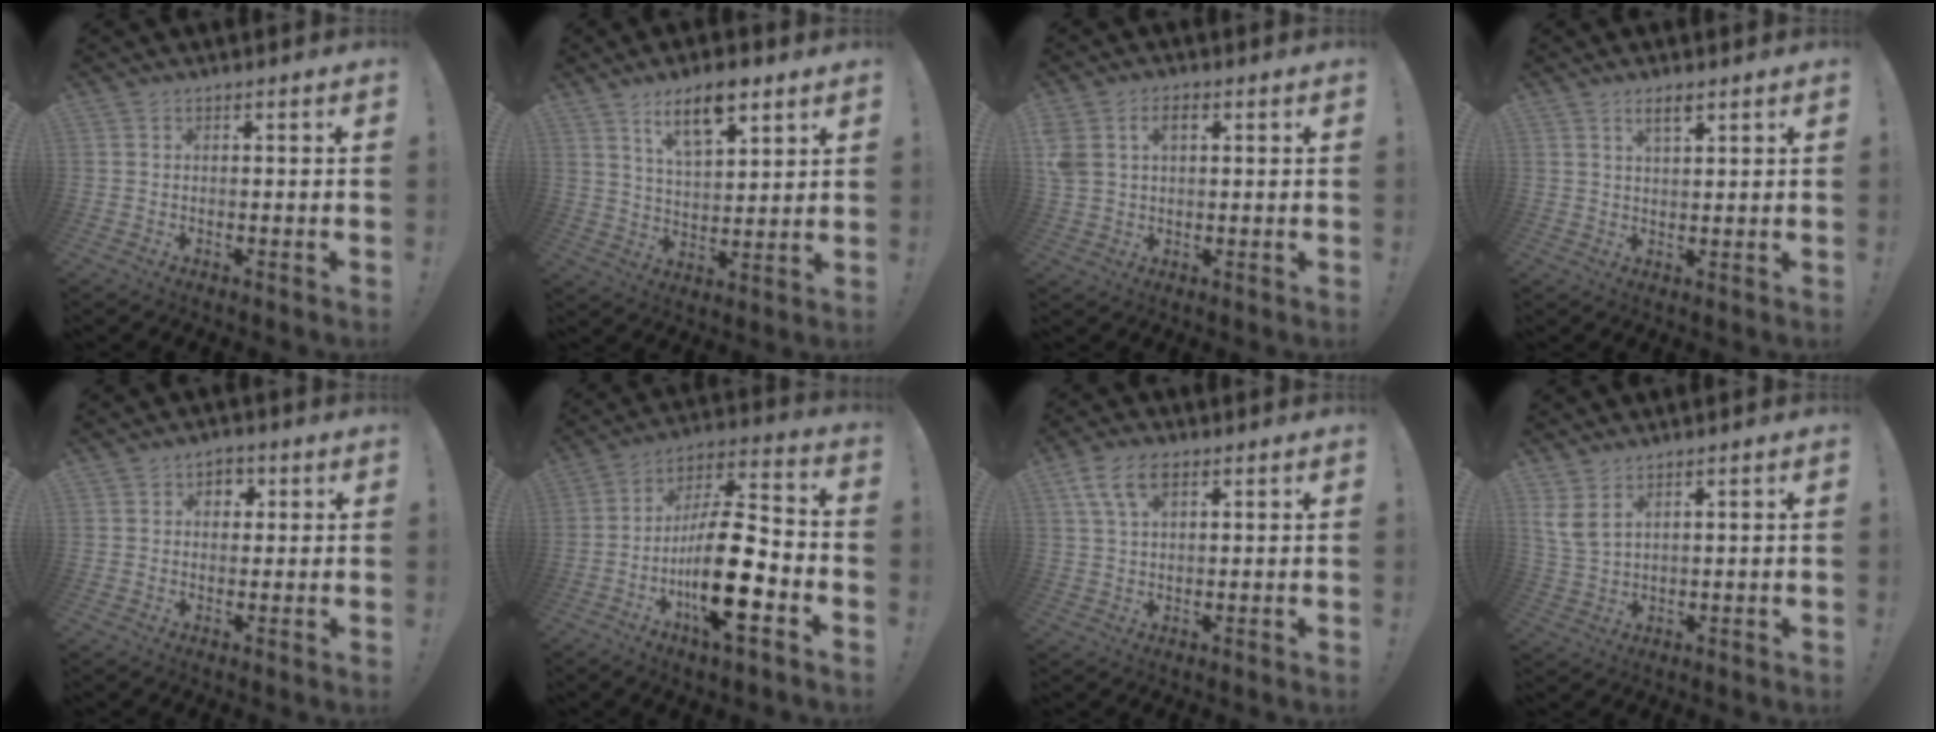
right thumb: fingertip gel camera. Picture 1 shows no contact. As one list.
[{"total": 11.0, "force": [7.2, 4.8, 6.9], "torque": [-0.103, -0.034, 0.127]}, {"total": 6.0, "force": [2.0, 4.3, 3.8], "torque": [-0.080, 0.005, 0.037]}, {"total": 3.8, "force": [2.4, 1.3, 2.8], "torque": [-0.044, -0.010, 0.039]}, {"total": 3.7, "force": [1.0, 3.2, 1.5], "torque": [-0.021, 0.003, 0.016]}, {"total": 21.5, "force": [-6.5, 7.3, 19.1], "torque": [-0.351, 0.031, -0.106]}, {"total": 7.9, "force": [3.6, 4.1, 5.7], "torque": [-0.104, 0.005, 0.070]}, {"total": 5.1, "force": [3.1, 1.8, 3.7], "torque": [-0.077, -0.017, 0.057]}]